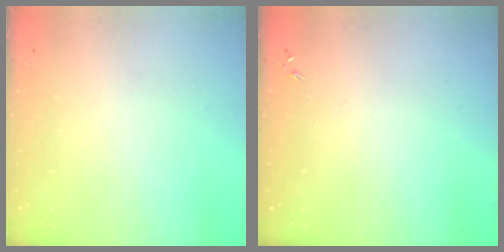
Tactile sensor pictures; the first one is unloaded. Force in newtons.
{"total": 0.0}